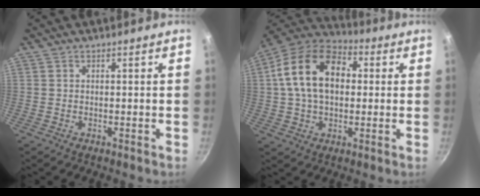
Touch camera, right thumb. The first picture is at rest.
{"total": 17.3, "force": [2.5, 11.5, 12.7], "torque": [-0.194, 0.025, 0.026]}